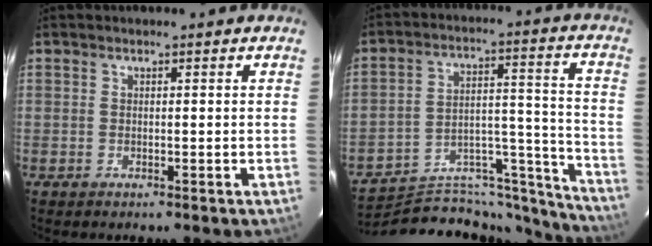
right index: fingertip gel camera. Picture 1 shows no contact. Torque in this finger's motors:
{"motor_torque": [-0.89, -1.25, -0.67, -0.13]}